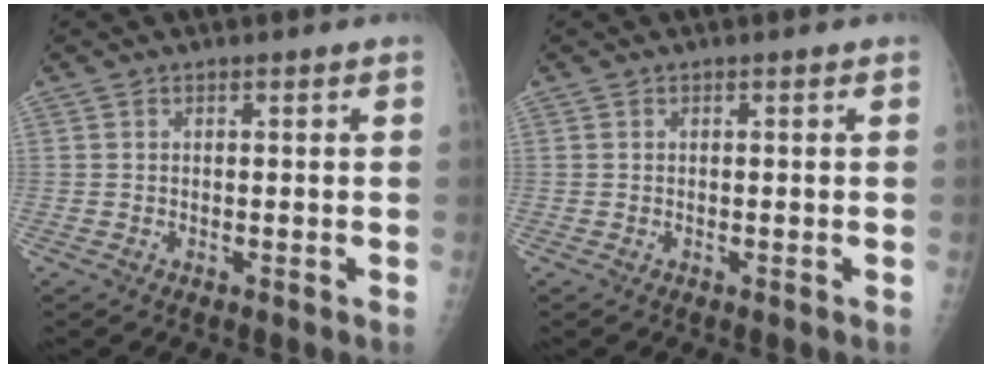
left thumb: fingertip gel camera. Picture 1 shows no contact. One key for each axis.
{"total": 0.0}